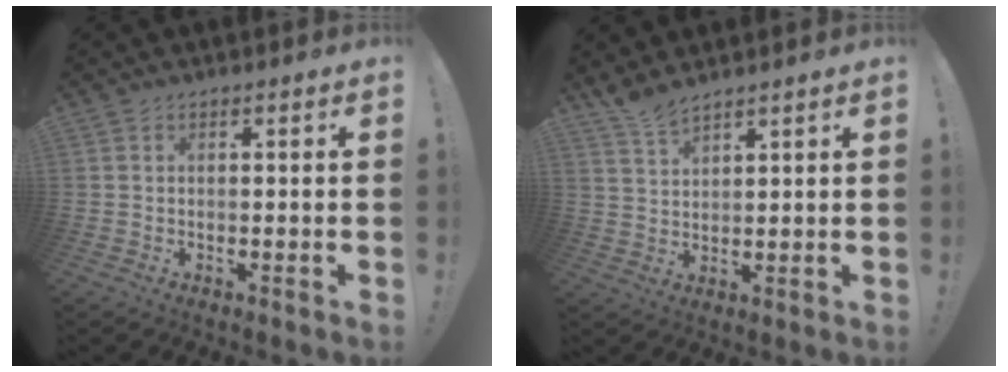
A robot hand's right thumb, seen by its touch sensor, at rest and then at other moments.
{"total": 4.9, "force": [4.5, 0.8, 1.8], "torque": [-0.034, -0.031, 0.082]}